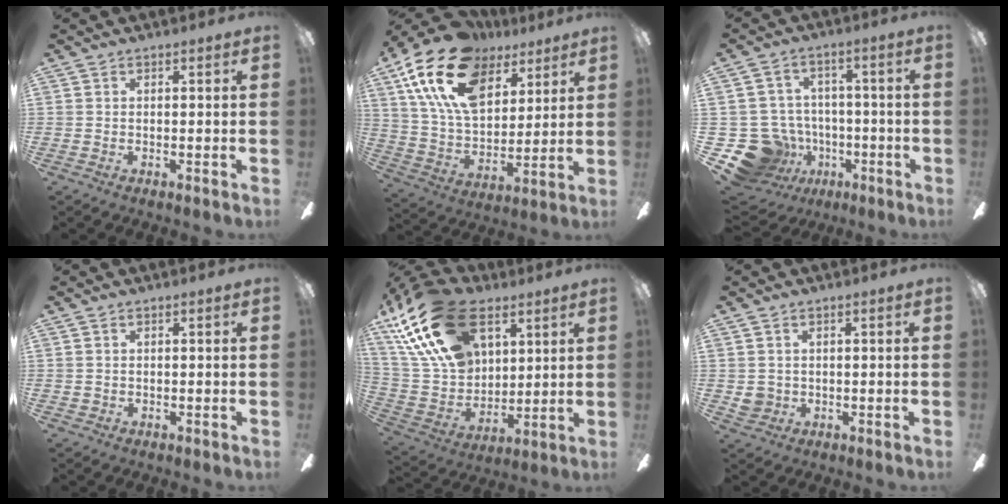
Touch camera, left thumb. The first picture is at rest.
{"total": 21.8, "force": [11.9, 12.9, 13.0], "torque": [-0.250, -0.046, 0.214]}
{"total": 15.4, "force": [-6.2, 13.0, 5.6], "torque": [-0.142, 0.037, -0.086]}
{"total": 0.7, "force": [0.1, 0.7, 0.2], "torque": [-0.004, 0.005, 0.001]}
{"total": 26.3, "force": [14.0, 15.7, 15.7], "torque": [-0.321, -0.054, 0.250]}
{"total": 2.9, "force": [0.3, 2.8, 0.8], "torque": [-0.018, 0.005, 0.007]}